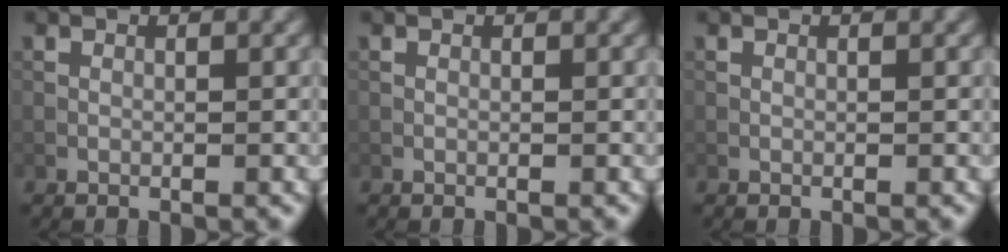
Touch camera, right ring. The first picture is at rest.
{"total": 0.0}
{"total": 0.0}